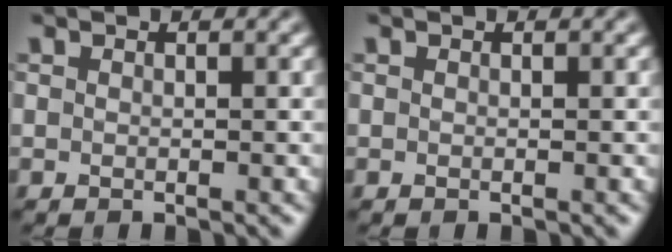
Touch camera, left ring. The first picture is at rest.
{"total": 0.0}